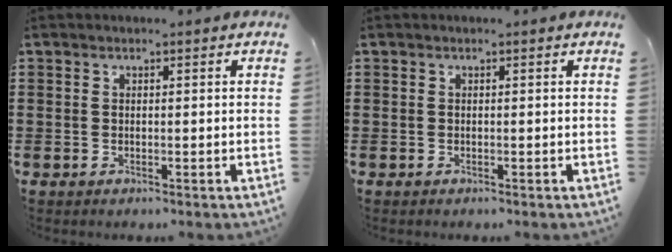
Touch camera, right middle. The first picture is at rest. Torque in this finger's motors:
{"motor_torque": [-0.25, 0.25, -0.01, -0.01]}